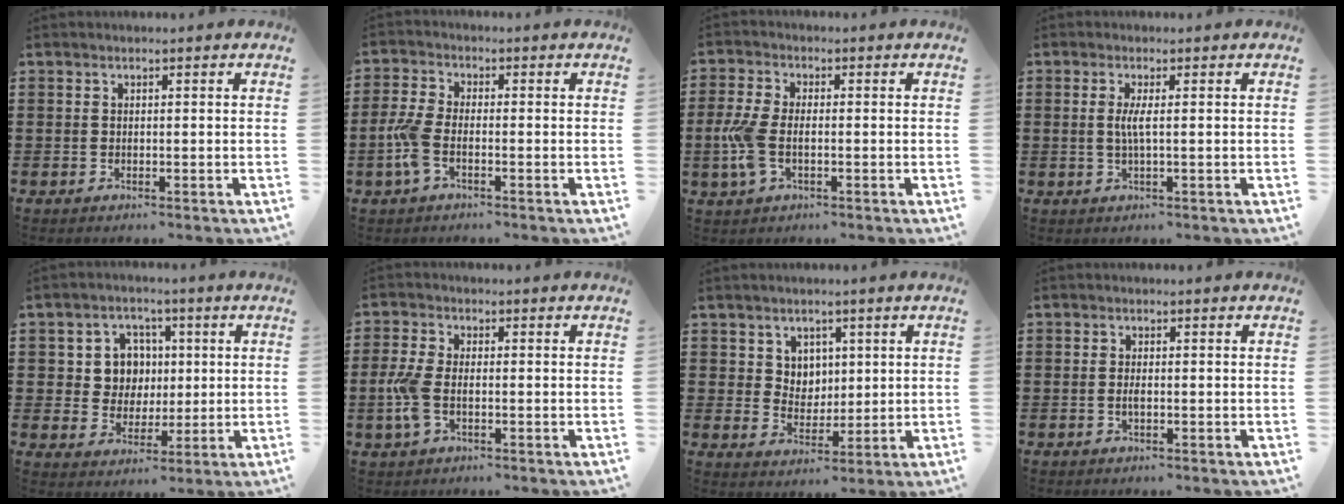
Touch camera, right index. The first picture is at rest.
{"total": 4.8, "force": [-1.5, 2.0, 4.1], "torque": [-0.106, -0.005, -0.036]}
{"total": 5.5, "force": [-0.8, 2.9, 4.6], "torque": [-0.116, -0.008, -0.022]}
{"total": 2.6, "force": [0.0, -0.1, 2.6], "torque": [-0.051, -0.009, 0.000]}
{"total": 6.6, "force": [1.2, 6.0, 2.5], "torque": [-0.067, 0.018, 0.020]}
{"total": 4.8, "force": [-0.9, 2.4, 4.0], "torque": [-0.107, -0.008, -0.024]}
{"total": 2.4, "force": [1.4, 1.8, 0.4], "torque": [-0.015, 0.008, 0.026]}
{"total": 1.0, "force": [-0.2, 0.3, 1.0], "torque": [-0.019, -0.001, -0.003]}